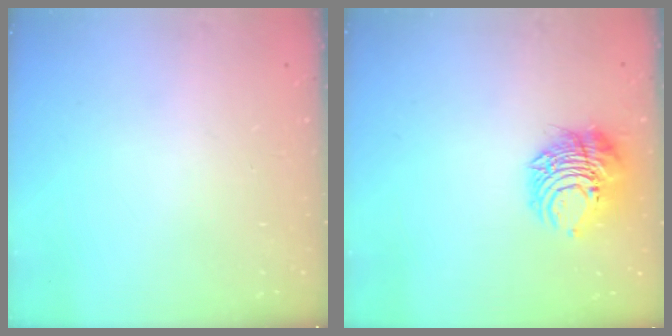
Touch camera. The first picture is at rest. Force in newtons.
{"total": 9.3, "press": 9.2, "slide": 1.1}